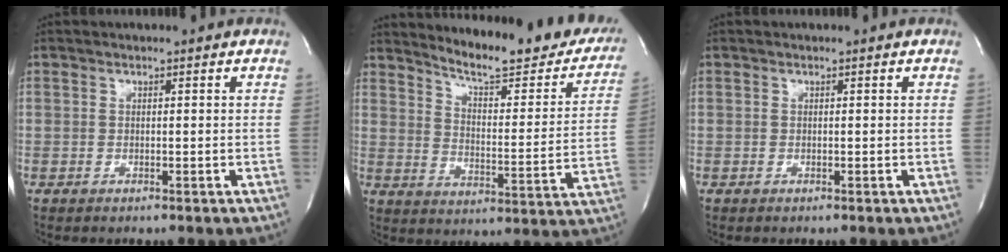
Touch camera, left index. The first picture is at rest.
{"total": 21.3, "force": [18.9, 4.0, 9.0], "torque": [-0.113, -0.064, 0.234]}
{"total": 0.0}